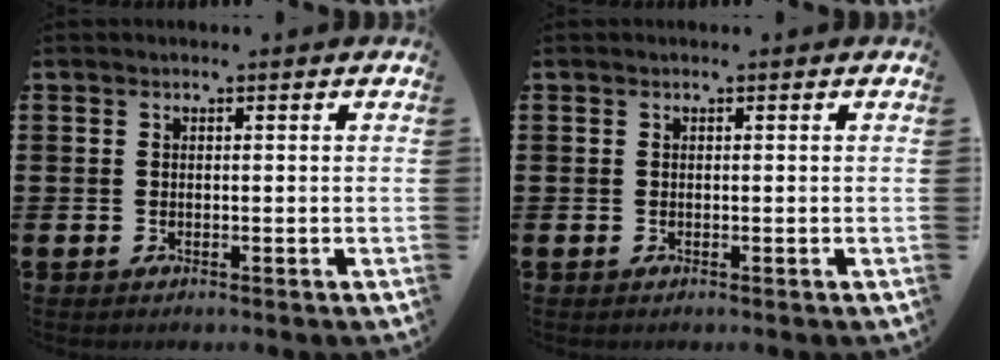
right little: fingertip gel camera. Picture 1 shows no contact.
{"total": 0.0}